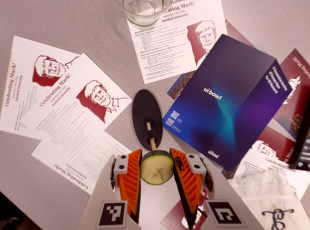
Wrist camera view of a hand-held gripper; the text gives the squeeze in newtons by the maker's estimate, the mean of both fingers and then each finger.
{"total": 13.6, "left": 14.0, "right": 13.2}